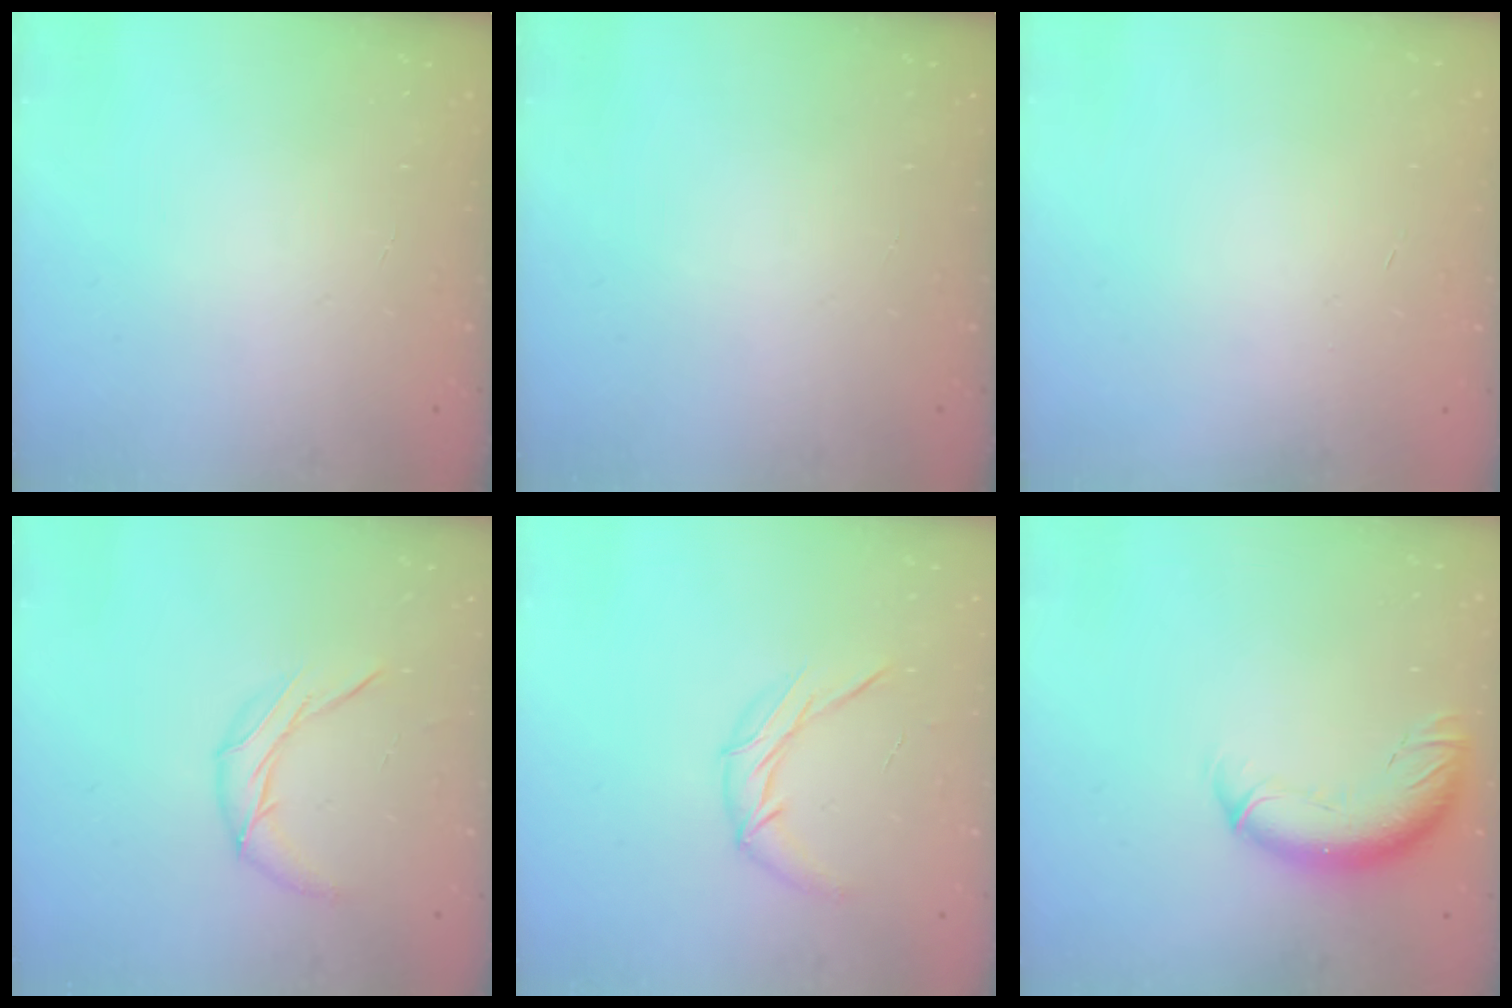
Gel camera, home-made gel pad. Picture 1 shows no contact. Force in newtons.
{"total": 0.0}
{"total": 0.6, "press": 0.5, "slide": 0.2}
{"total": 8.4, "press": 8.4, "slide": 0.3}
{"total": 8.8, "press": 8.8, "slide": 0.4}
{"total": 12.0, "press": 11.7, "slide": 3.0}